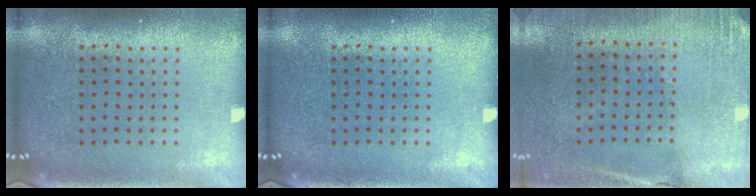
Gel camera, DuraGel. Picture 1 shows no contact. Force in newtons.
{"total": 0.0}
{"total": 2.6, "press": 2.3, "slide": 1.3}